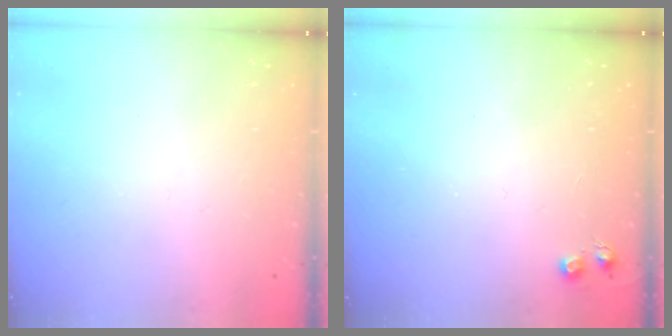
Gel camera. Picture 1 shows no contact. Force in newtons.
{"total": 5.3, "press": 5.2, "slide": 0.7}